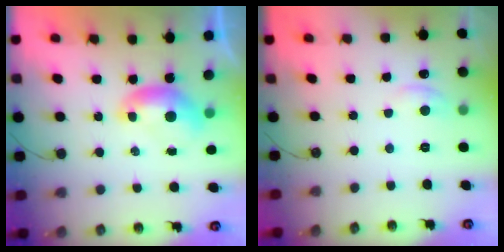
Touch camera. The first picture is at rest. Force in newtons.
{"total": 0.9, "press": 0.3, "slide": 0.8}